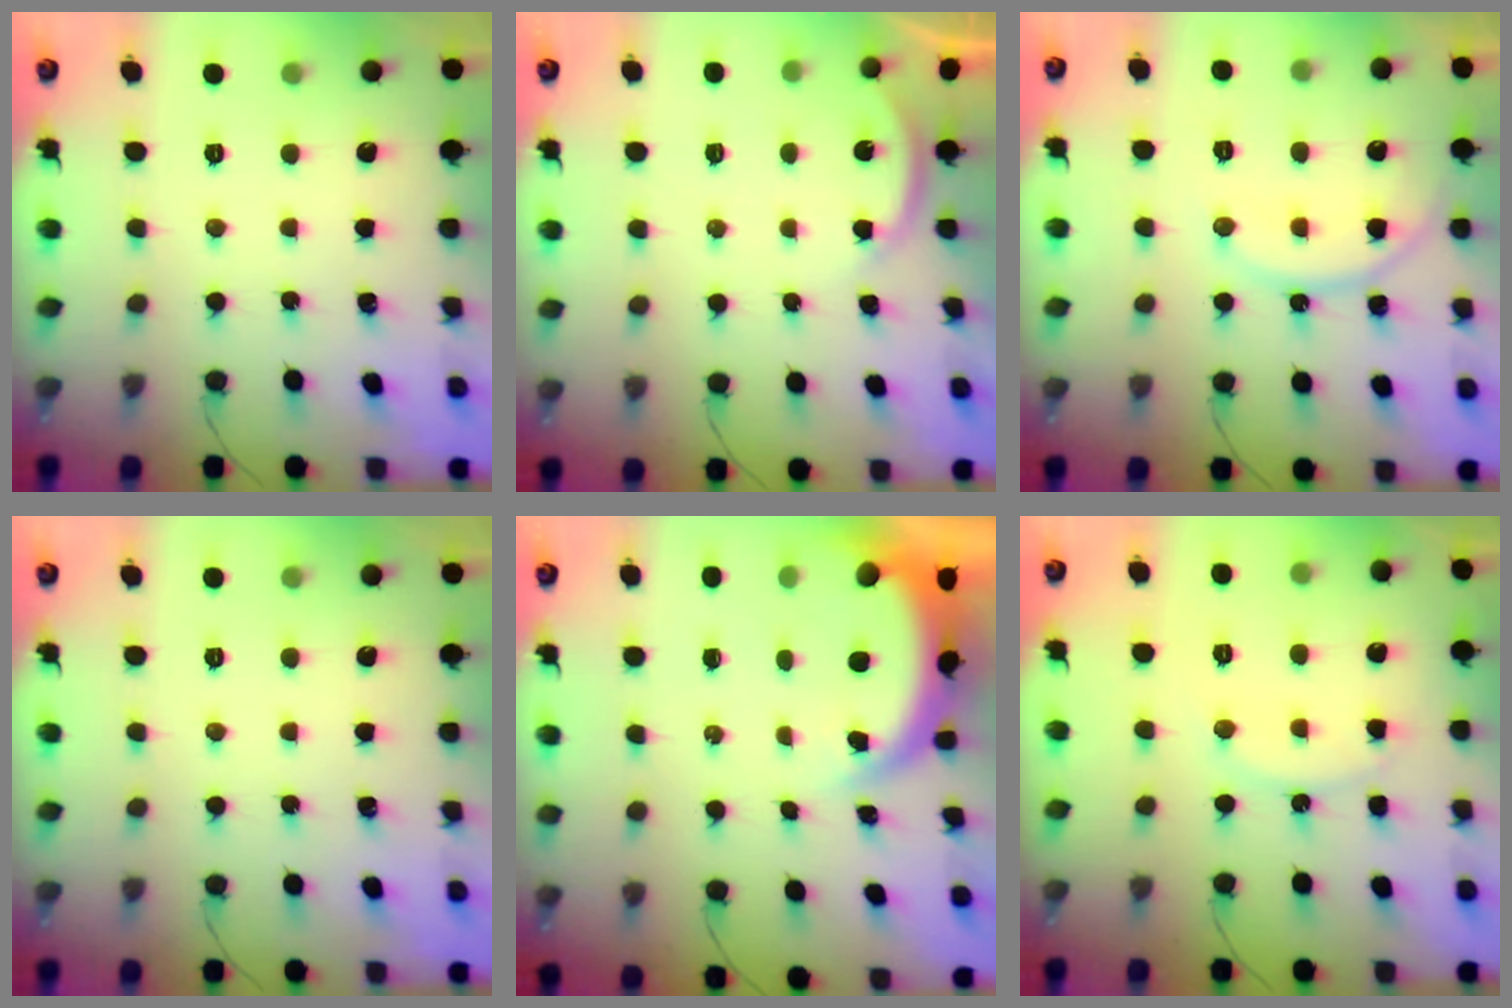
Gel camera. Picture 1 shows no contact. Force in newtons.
{"total": 2.2, "press": 2.2, "slide": 0.5}
{"total": 12.4, "press": 12.4, "slide": 1.0}
{"total": 0.0}
{"total": 5.2, "press": 5.1, "slide": 0.5}
{"total": 10.9, "press": 10.9, "slide": 0.9}